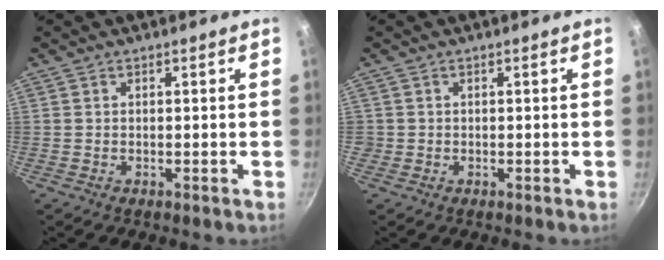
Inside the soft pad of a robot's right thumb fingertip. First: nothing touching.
{"total": 1.0, "force": [-0.2, 1.0, 0.1], "torque": [0.004, 0.006, -0.003]}